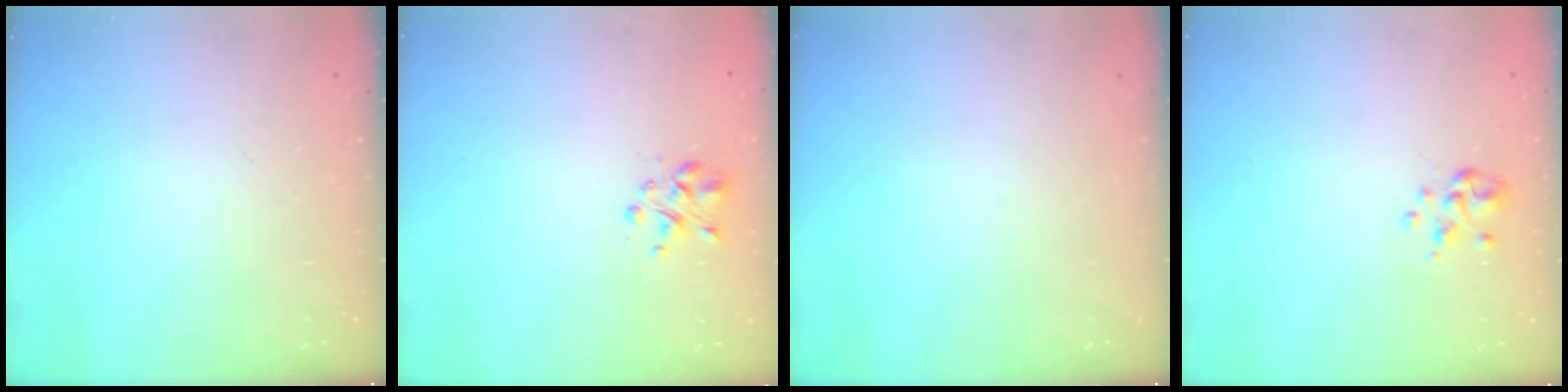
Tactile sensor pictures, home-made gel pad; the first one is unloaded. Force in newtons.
{"total": 2.3, "press": 2.2, "slide": 0.4}
{"total": 0.0}
{"total": 2.9, "press": 2.8, "slide": 0.9}